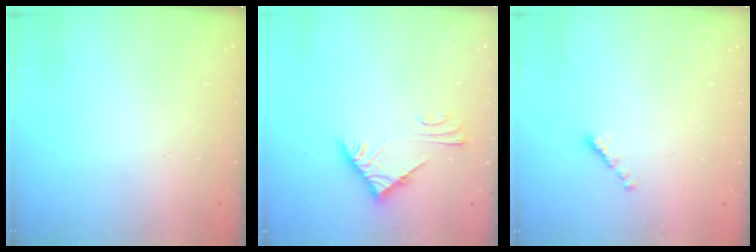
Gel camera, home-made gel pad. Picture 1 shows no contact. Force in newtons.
{"total": 6.0, "press": 6.0, "slide": 0.7}
{"total": 0.0}